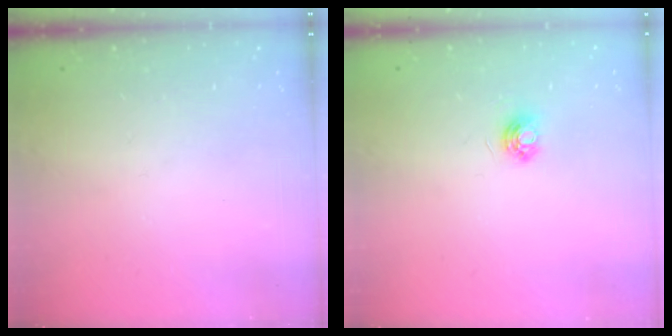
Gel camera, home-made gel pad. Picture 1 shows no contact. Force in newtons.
{"total": 4.7, "press": 4.7, "slide": 0.5}